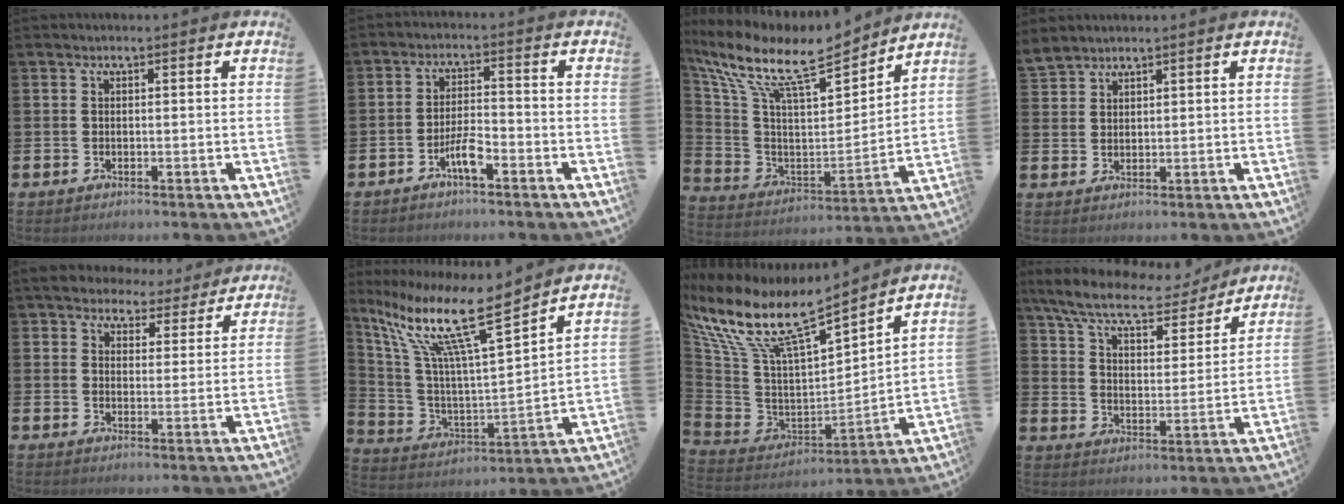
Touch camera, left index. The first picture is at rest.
{"total": 3.8, "force": [-2.3, 0.8, 2.9], "torque": [-0.058, 0.006, -0.045]}
{"total": 11.8, "force": [9.6, 3.0, 6.1], "torque": [-0.158, -0.066, 0.163]}
{"total": 2.9, "force": [2.8, 0.3, -0.2], "torque": [0.001, -0.012, 0.054]}
{"total": 5.4, "force": [4.8, 2.4, 1.0], "torque": [-0.037, -0.021, 0.085]}
{"total": 14.3, "force": [10.0, 2.2, 10.0], "torque": [-0.233, -0.056, 0.161]}
{"total": 11.2, "force": [9.0, 2.5, 6.2], "torque": [-0.155, -0.072, 0.155]}
{"total": 8.8, "force": [7.9, 1.8, 3.6], "torque": [-0.095, -0.050, 0.133]}